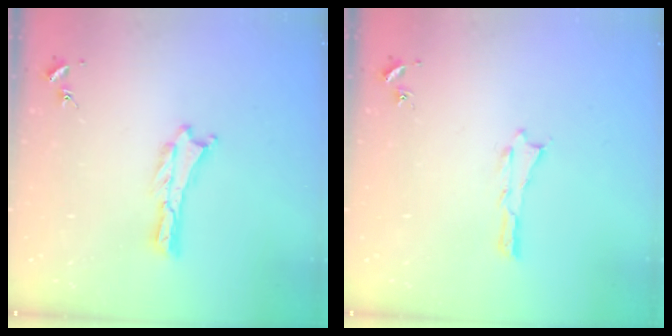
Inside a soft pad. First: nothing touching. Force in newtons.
{"total": 0.0}